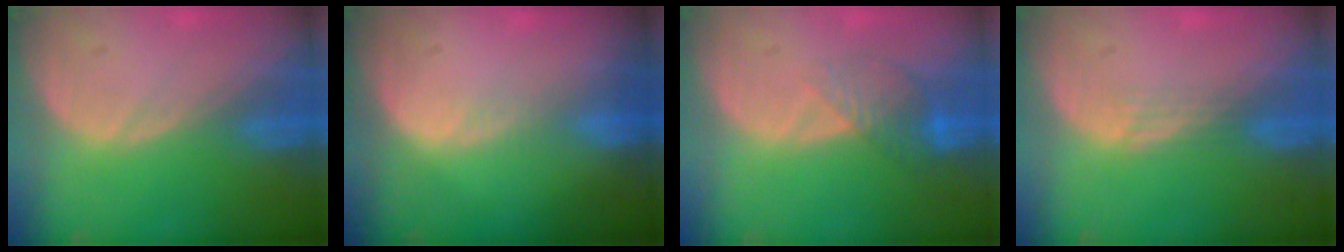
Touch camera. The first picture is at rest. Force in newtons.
{"total": 1.1, "press": 0.7, "slide": 0.9}
{"total": 4.1, "press": 3.9, "slide": 1.5}
{"total": 1.5, "press": 1.2, "slide": 0.9}